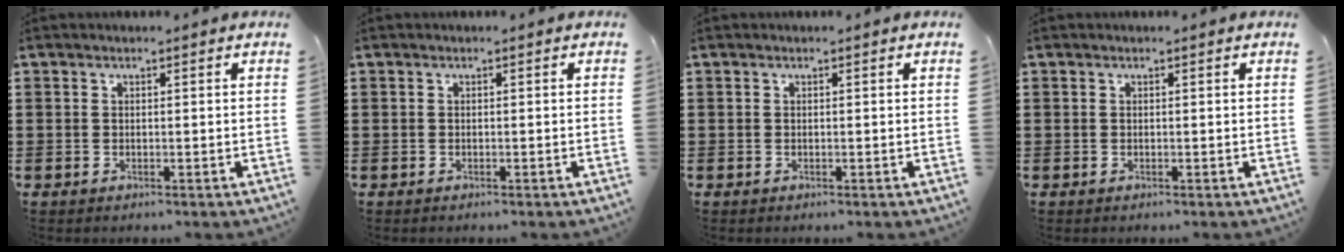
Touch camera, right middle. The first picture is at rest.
{"total": 0.0}
{"total": 0.0}
{"total": 0.0}